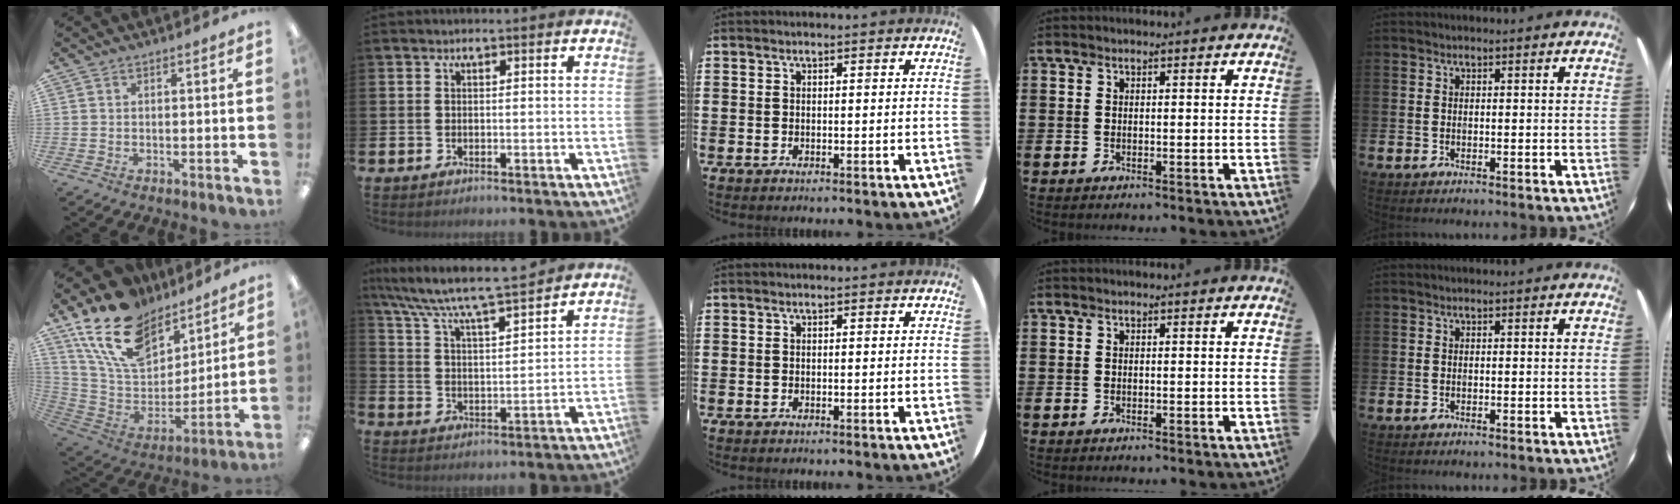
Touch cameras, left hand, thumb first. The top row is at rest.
{"thumb": {"total": 19.4, "force": [13.3, 11.2, 8.7], "torque": [-0.182, -0.071, 0.245]}, "index": {"total": 7.8, "force": [7.3, 0.2, 2.7], "torque": [-0.087, -0.053, 0.124]}}